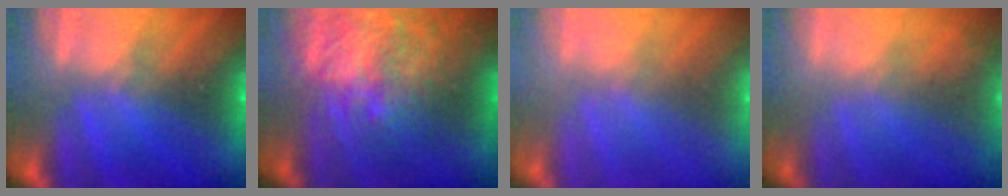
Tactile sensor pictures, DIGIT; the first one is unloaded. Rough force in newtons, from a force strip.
{"total": 9.3}
{"total": 2.9}
{"total": 7.8}